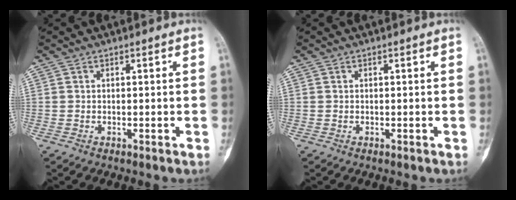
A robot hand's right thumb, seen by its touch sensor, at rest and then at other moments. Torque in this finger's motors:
{"motor_torque": [0.03, -0.01, 0.00, 0.00, 0.03]}